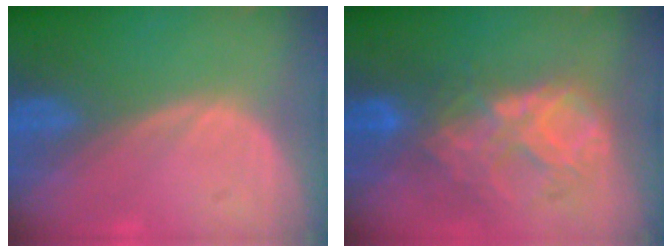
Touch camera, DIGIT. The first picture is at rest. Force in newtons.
{"total": 9.2, "press": 7.8, "slide": 4.9}